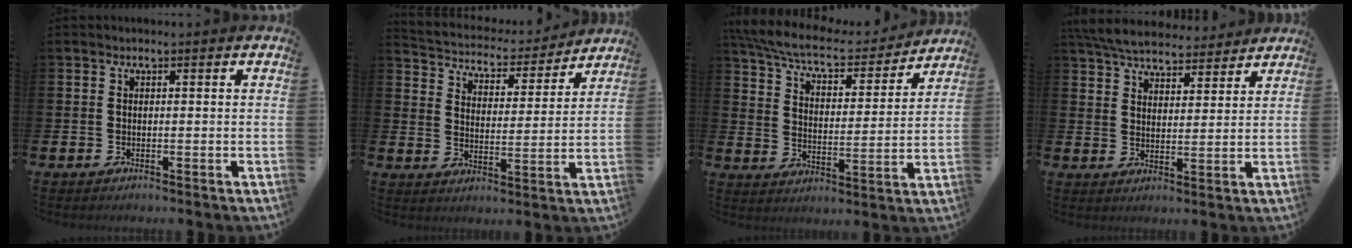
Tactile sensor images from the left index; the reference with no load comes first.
{"total": 4.8, "force": [4.5, 1.4, 0.2], "torque": [-0.036, -0.042, 0.072]}
{"total": 8.1, "force": [7.3, 1.5, 3.0], "torque": [-0.099, -0.047, 0.124]}
{"total": 6.5, "force": [6.3, 1.4, 1.3], "torque": [-0.047, -0.031, 0.113]}